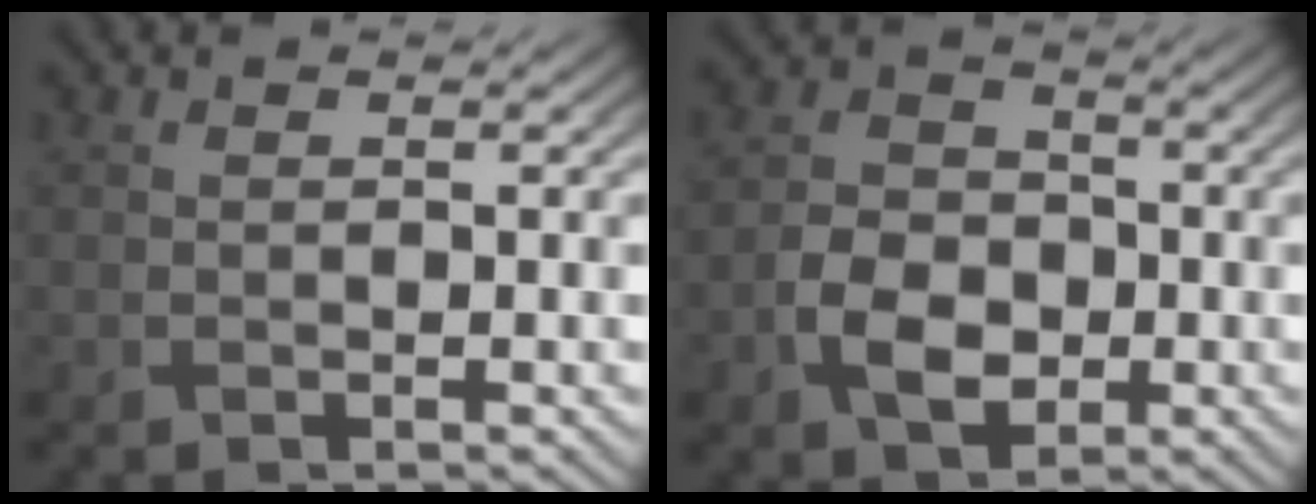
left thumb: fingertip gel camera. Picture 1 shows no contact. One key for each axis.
{"total": 6.1, "fx": -2.1, "fy": 4.4, "fz": 3.6, "tx": -0.079, "ty": -0.005, "tz": -0.045}